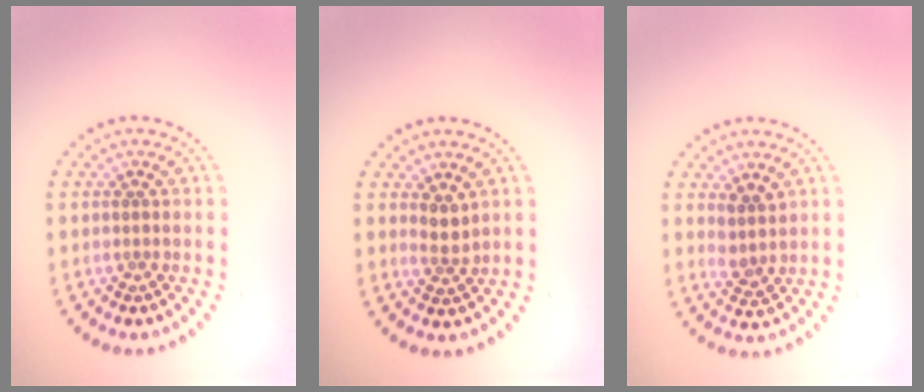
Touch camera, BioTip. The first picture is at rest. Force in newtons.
{"total": 1.6, "press": 1.1, "slide": 1.1}
{"total": 1.9, "press": 1.5, "slide": 1.1}